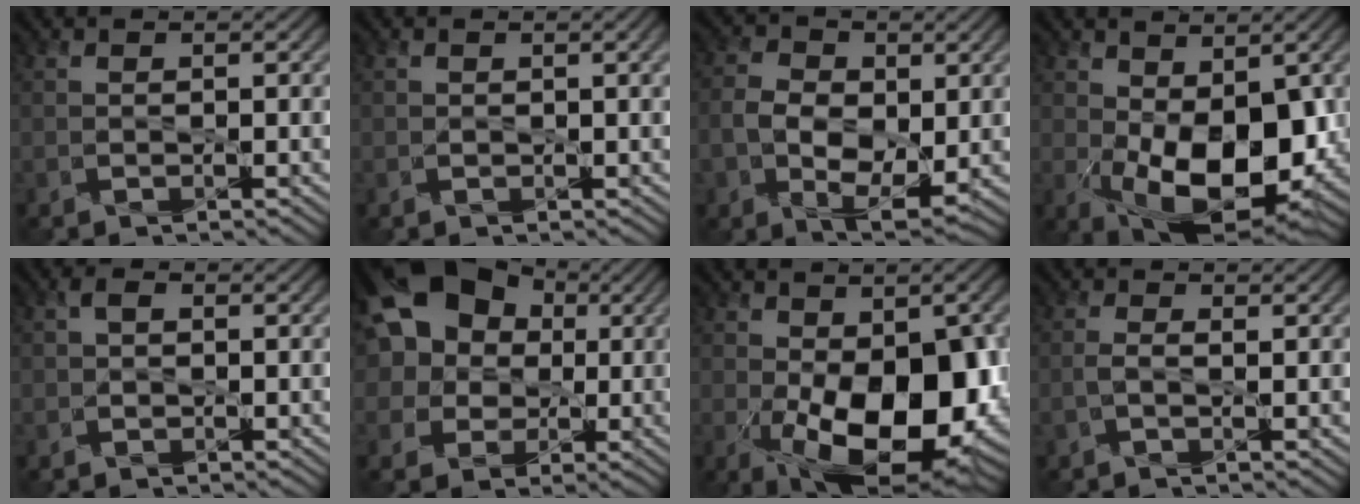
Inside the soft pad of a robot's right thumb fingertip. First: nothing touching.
{"total": 0.9, "force": [0.4, 0.4, 0.7], "torque": [-0.011, 0.002, 0.010]}
{"total": 7.1, "force": [-0.9, 4.7, 5.3], "torque": [-0.120, -0.009, -0.016]}
{"total": 12.0, "force": [-1.1, 6.8, 9.9], "torque": [-0.172, -0.027, -0.006]}
{"total": 1.2, "force": [0.2, 1.0, 0.6], "torque": [-0.014, 0.006, -0.001]}
{"total": 17.0, "force": [5.0, 13.7, 8.9], "torque": [-0.220, 0.050, 0.074]}
{"total": 15.2, "force": [-3.2, 8.4, 12.3], "torque": [-0.191, -0.044, -0.031]}
{"total": 1.1, "force": [-0.2, 0.2, 1.1], "torque": [-0.028, 0.006, -0.006]}